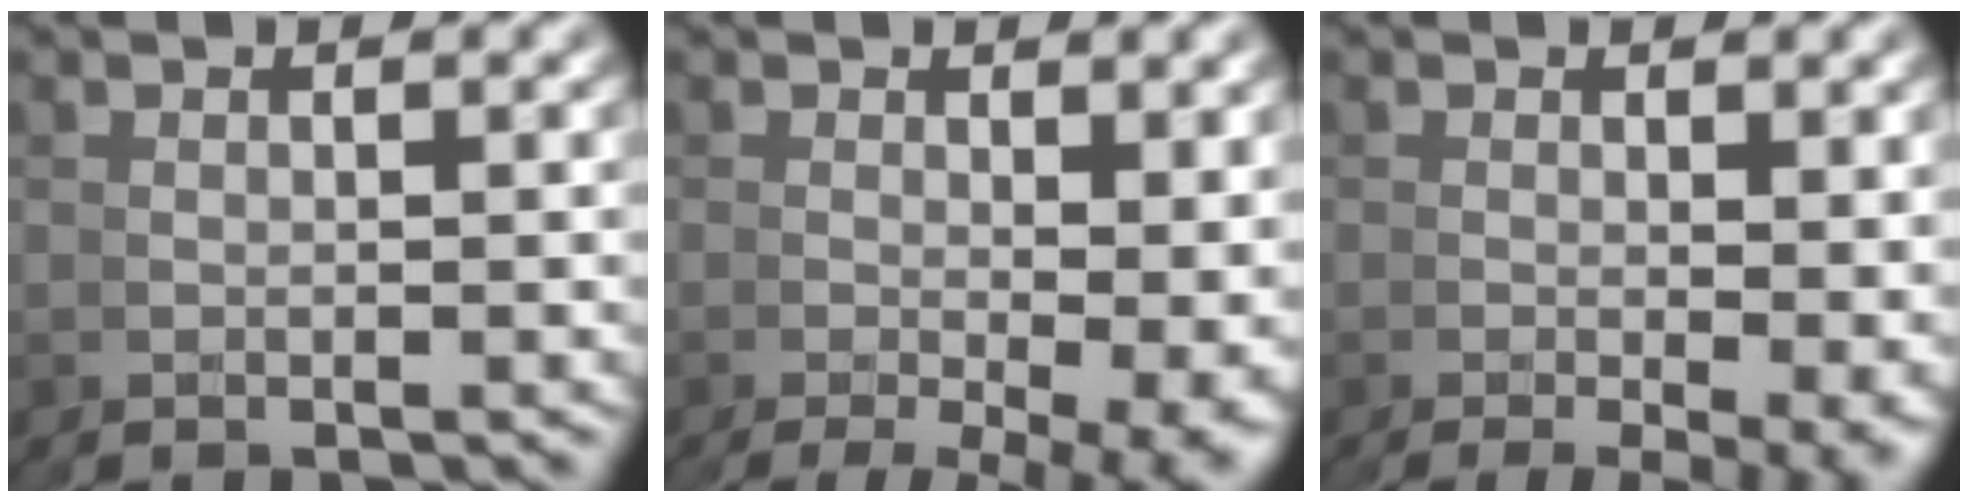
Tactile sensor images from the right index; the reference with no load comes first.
{"total": 7.5, "force": [-3.3, 1.8, 6.5], "torque": [-0.084, -0.026, -0.031]}
{"total": 4.3, "force": [-1.7, 0.2, 3.9], "torque": [-0.046, -0.015, -0.017]}